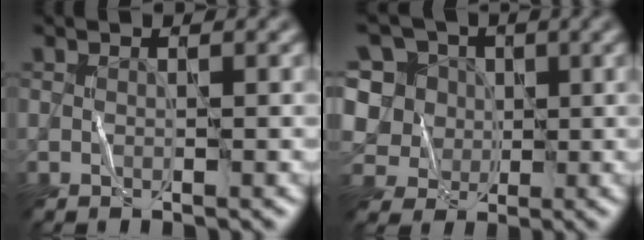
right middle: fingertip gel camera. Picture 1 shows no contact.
{"total": 8.8, "force": [3.1, 7.4, 3.6], "torque": [-0.086, 0.024, 0.037]}